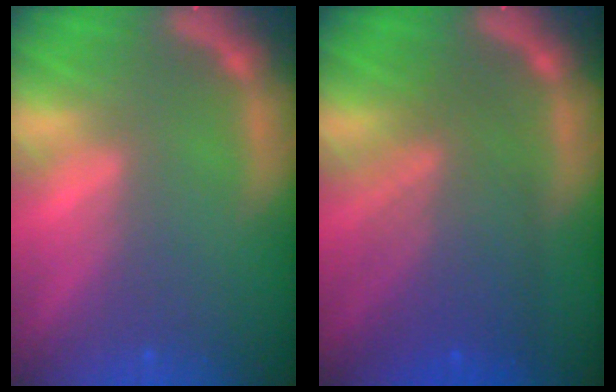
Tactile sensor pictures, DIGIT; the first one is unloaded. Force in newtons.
{"total": 7.5}